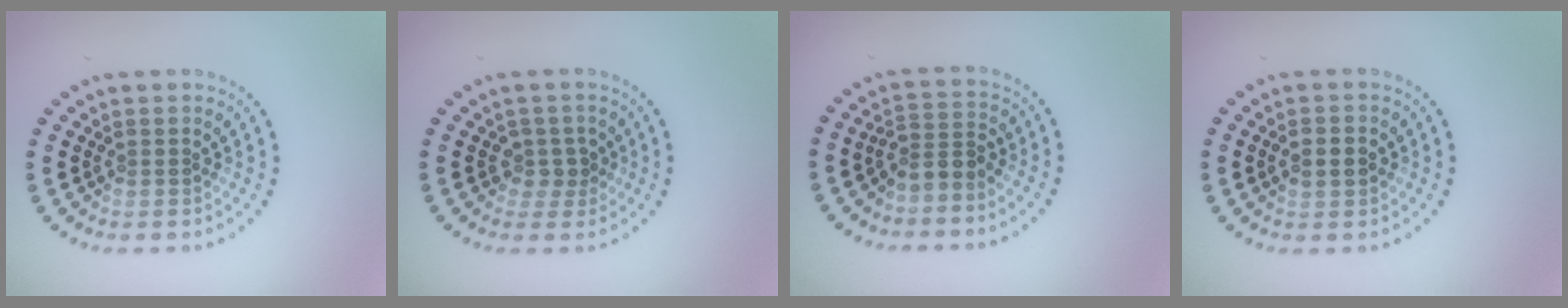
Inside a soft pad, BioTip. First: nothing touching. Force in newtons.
{"total": 1.8, "press": 1.5, "slide": 1.0}
{"total": 2.5, "press": 1.8, "slide": 1.7}
{"total": 2.2, "press": 2.2, "slide": 0.2}